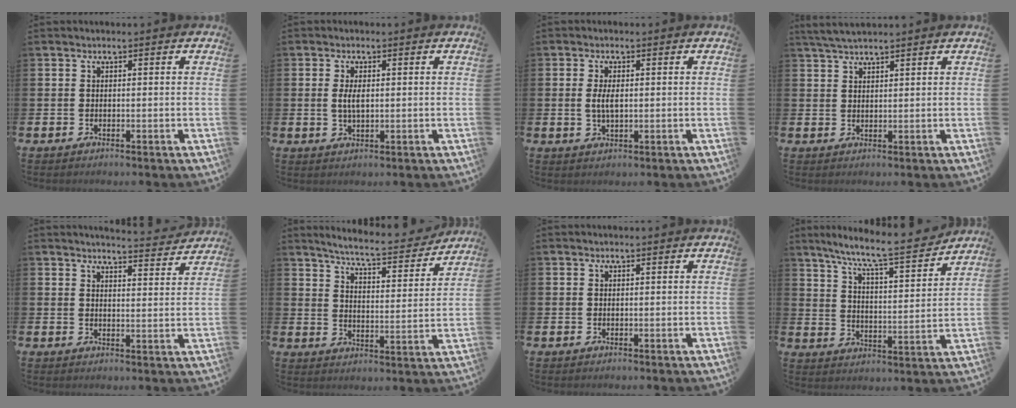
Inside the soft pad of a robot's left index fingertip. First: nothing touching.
{"total": 2.8, "force": [0.4, 1.3, 2.5], "torque": [-0.049, 0.005, 0.004]}
{"total": 2.9, "force": [0.2, 1.3, 2.6], "torque": [-0.049, 0.004, 0.001]}
{"total": 3.3, "force": [3.0, 0.6, 1.2], "torque": [-0.028, -0.006, 0.057]}
{"total": 4.3, "force": [4.3, -0.1, 0.4], "torque": [-0.005, -0.032, 0.073]}
{"total": 6.6, "force": [6.3, 0.3, 2.0], "torque": [-0.058, -0.046, 0.104]}
{"total": 0.0}
{"total": 8.8, "force": [8.0, 0.4, 3.6], "torque": [-0.094, -0.056, 0.133]}